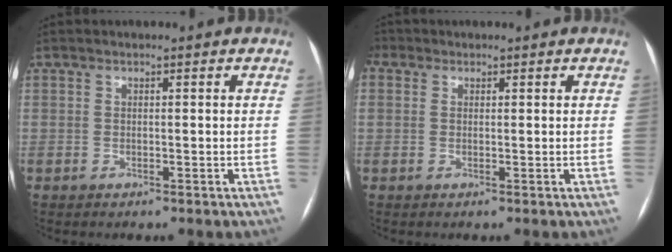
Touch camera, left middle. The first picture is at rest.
{"total": 4.0, "force": [1.5, 3.3, 1.6], "torque": [-0.054, 0.022, 0.034]}